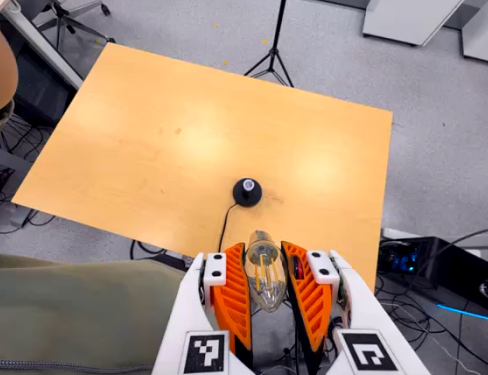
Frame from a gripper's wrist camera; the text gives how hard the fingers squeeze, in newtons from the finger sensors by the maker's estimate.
{"total": 20.0, "left": 21.9, "right": 18.1}